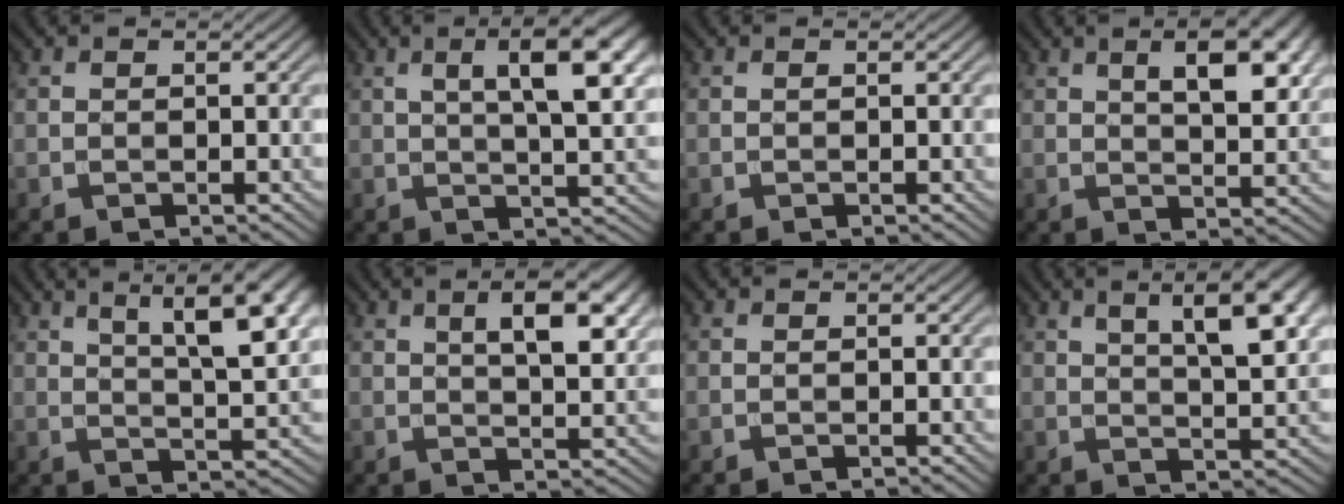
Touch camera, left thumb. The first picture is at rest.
{"total": 9.1, "force": [2.8, 2.2, 8.4], "torque": [-0.125, 0.013, 0.043]}
{"total": 0.0}
{"total": 8.2, "force": [3.0, 3.1, 6.9], "torque": [-0.102, 0.009, 0.044]}
{"total": 12.9, "force": [6.1, 3.9, 10.7], "torque": [-0.146, 0.015, 0.086]}
{"total": 7.6, "force": [2.7, 2.7, 6.6], "torque": [-0.099, 0.008, 0.040]}
{"total": 0.0}
{"total": 10.1, "force": [4.3, 3.0, 8.7], "torque": [-0.125, 0.011, 0.059]}